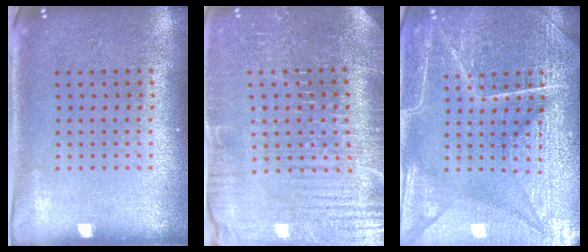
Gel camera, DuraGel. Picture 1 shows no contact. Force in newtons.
{"total": 4.2, "press": 4.0, "slide": 1.2}
{"total": 7.2, "press": 7.1, "slide": 0.8}